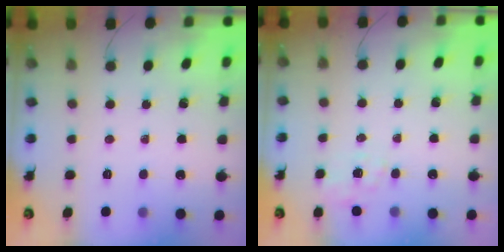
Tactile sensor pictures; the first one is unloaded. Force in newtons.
{"total": 2.5, "press": 1.9, "slide": 1.6}